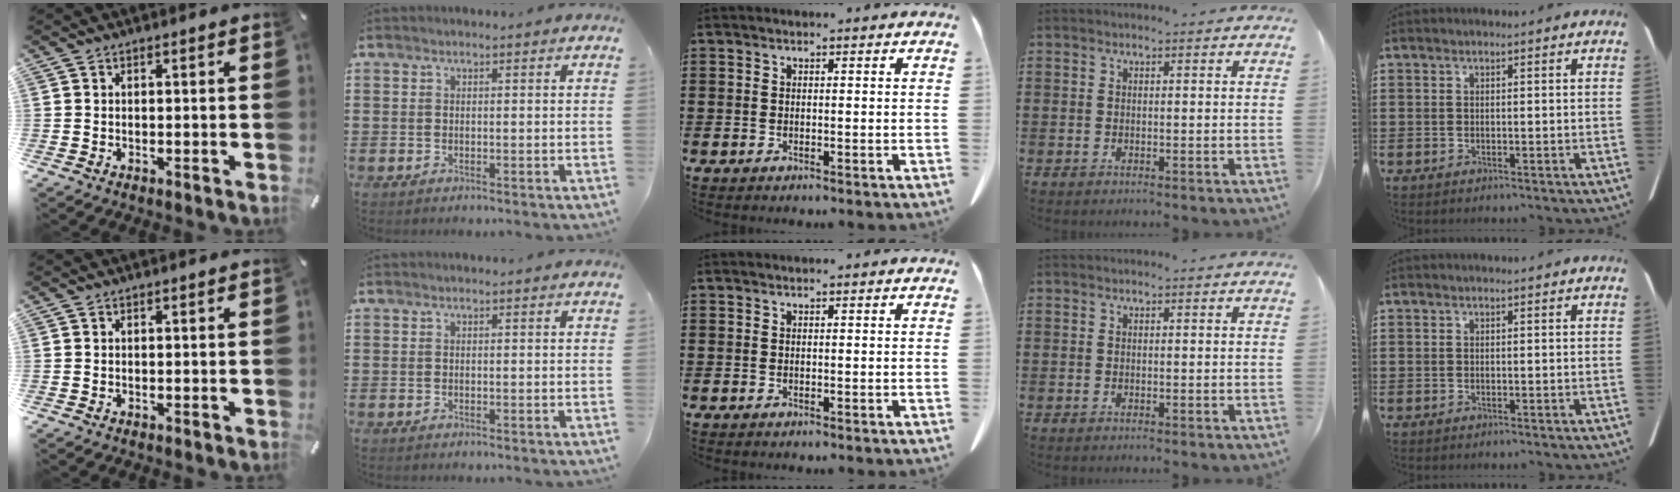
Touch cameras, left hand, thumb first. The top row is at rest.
{}